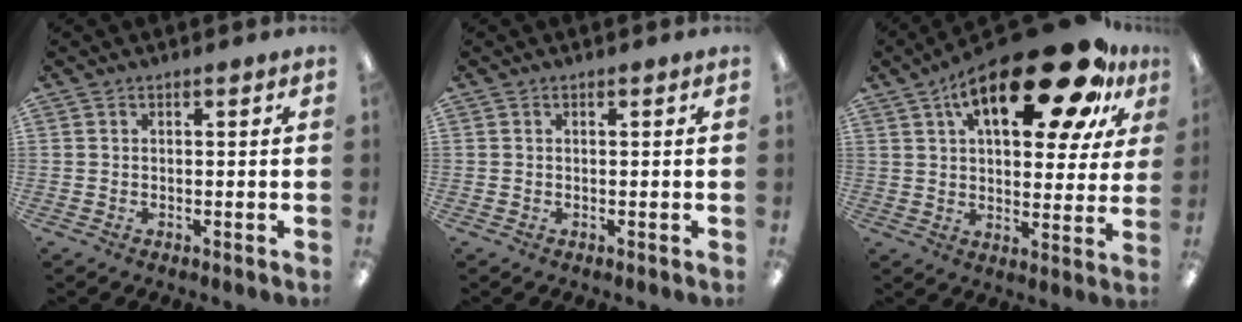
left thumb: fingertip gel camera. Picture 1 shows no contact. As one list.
[{"total": 0.0}, {"total": 25.1, "force": [13.2, 10.0, 18.9], "torque": [-0.280, -0.062, 0.209]}]